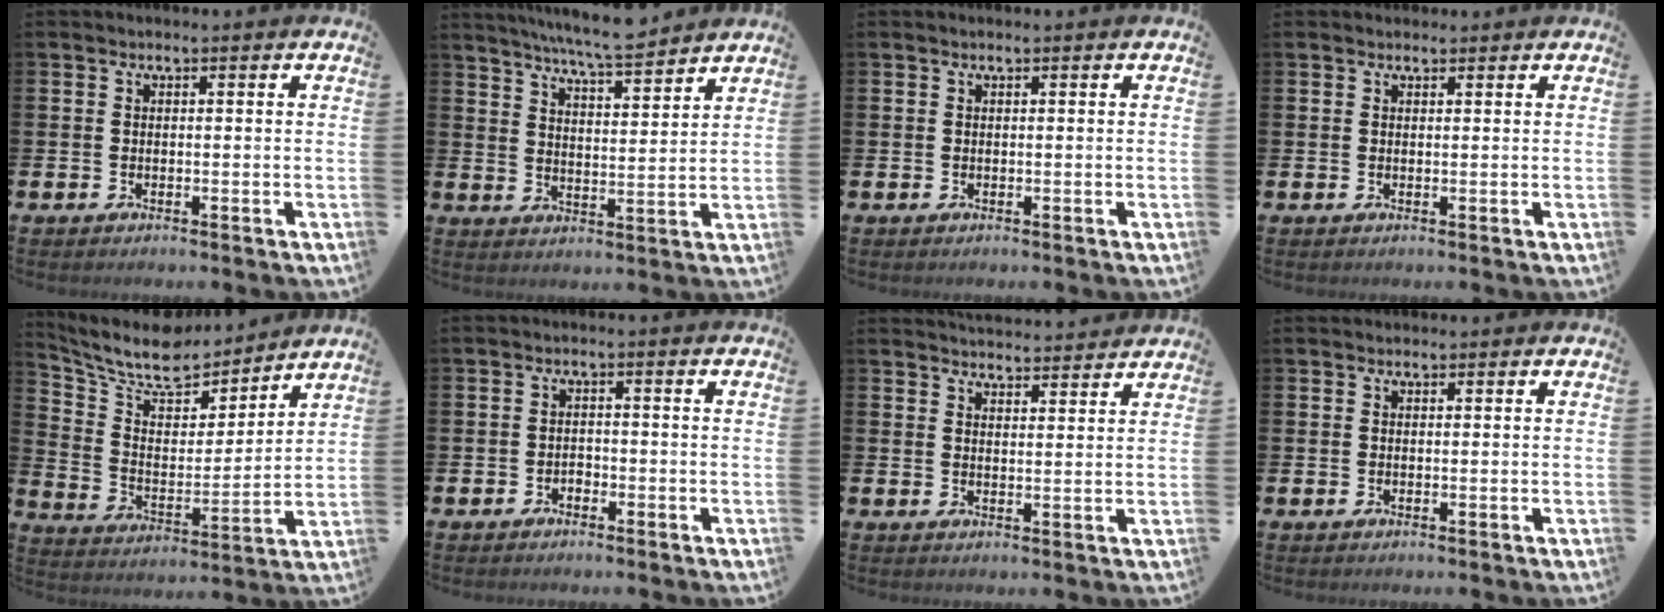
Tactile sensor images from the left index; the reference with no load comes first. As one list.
[{"total": 7.2, "force": [6.9, 0.0, 1.8], "torque": [-0.053, -0.037, 0.124]}, {"total": 0.0}, {"total": 1.1, "force": [1.0, 0.5, 0.1], "torque": [0.007, 0.002, 0.016]}, {"total": 10.5, "force": [9.3, 3.4, 3.3], "torque": [-0.095, -0.068, 0.160]}, {"total": 1.2, "force": [-0.8, 0.8, 0.2], "torque": [-0.004, 0.001, -0.018]}, {"total": 4.1, "force": [4.1, 0.3, 0.0], "torque": [-0.007, -0.024, 0.075]}, {"total": 0.6, "force": [0.6, 0.2, 0.0], "torque": [0.009, -0.002, 0.009]}]